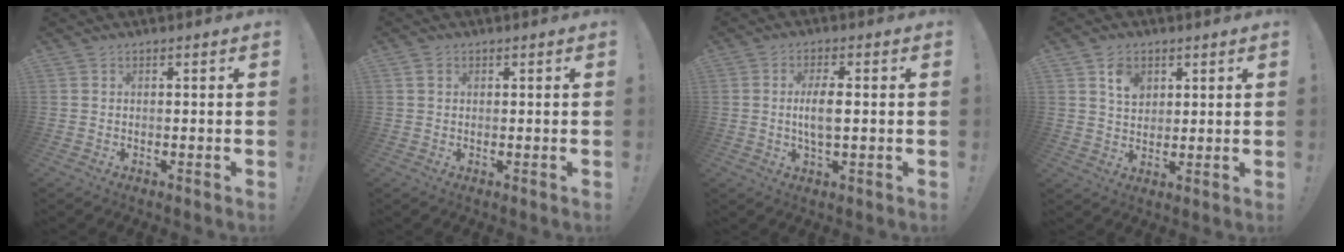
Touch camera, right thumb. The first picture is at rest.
{"total": 1.5, "force": [0.7, 1.1, 0.7], "torque": [-0.012, 0.002, 0.012]}
{"total": 6.2, "force": [0.0, 2.0, 5.9], "torque": [-0.108, -0.006, -0.006]}
{"total": 6.7, "force": [3.5, 4.8, 3.0], "torque": [-0.038, -0.014, 0.062]}